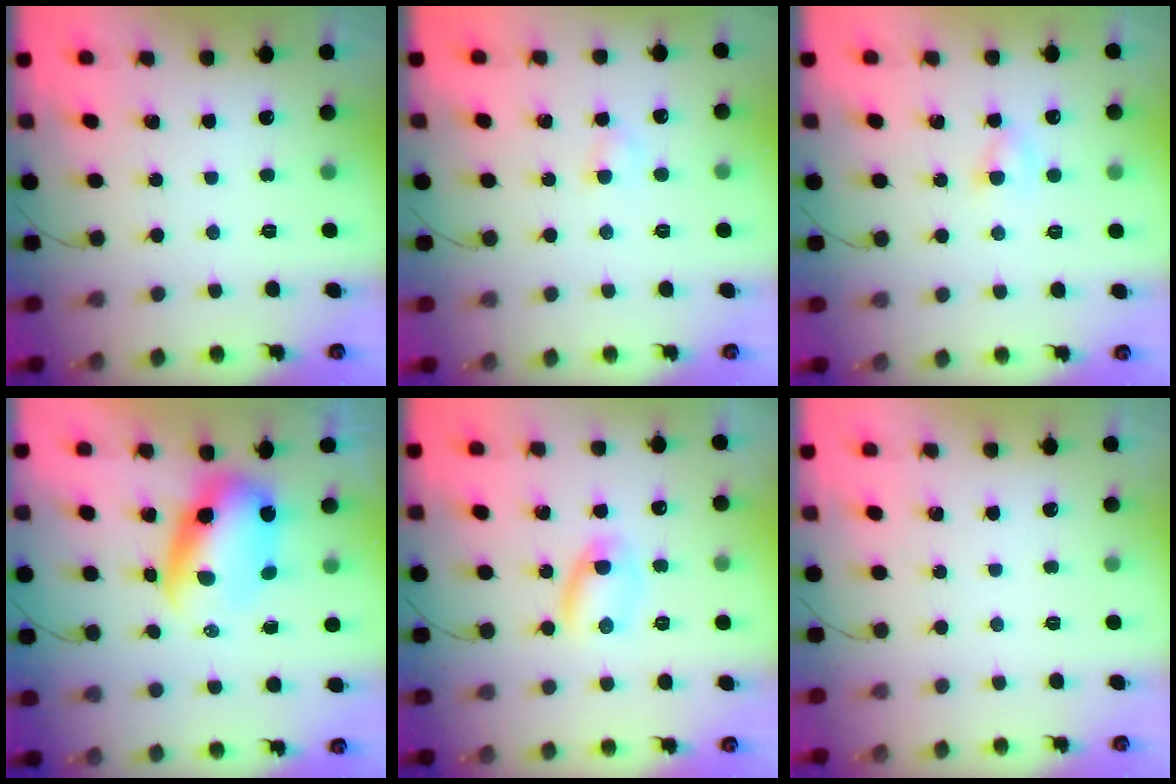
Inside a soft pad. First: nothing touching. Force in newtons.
{"total": 3.0, "press": 2.9, "slide": 0.8}
{"total": 1.7, "press": 1.6, "slide": 0.5}
{"total": 8.1, "press": 7.9, "slide": 2.0}
{"total": 4.7, "press": 4.4, "slide": 1.5}
{"total": 0.0}